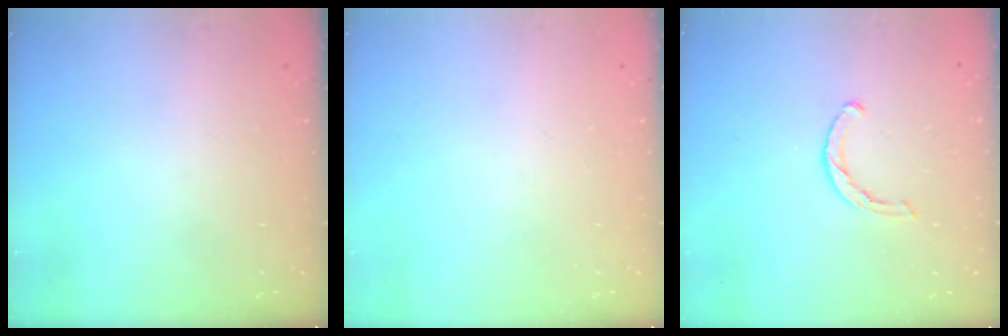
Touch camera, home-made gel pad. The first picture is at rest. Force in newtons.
{"total": 0.0}
{"total": 3.5, "press": 3.5, "slide": 0.5}